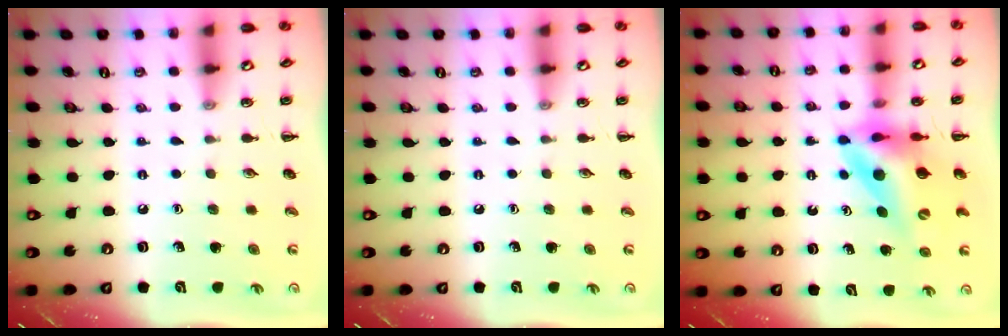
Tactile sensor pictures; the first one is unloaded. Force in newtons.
{"total": 0.0}
{"total": 11.0, "press": 10.5, "slide": 3.4}